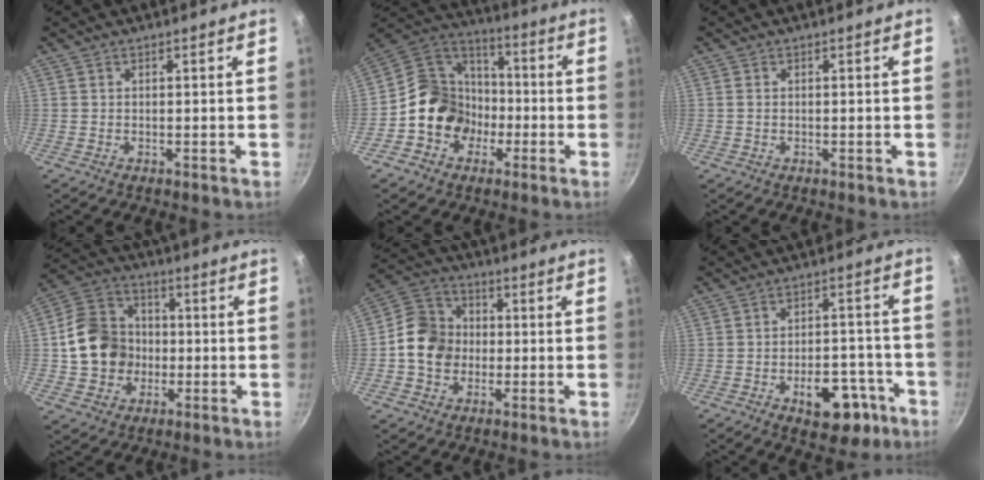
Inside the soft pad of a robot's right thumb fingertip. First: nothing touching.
{"total": 14.1, "force": [-4.0, 12.2, 6.1], "torque": [-0.056, 0.047, -0.082]}
{"total": 0.7, "force": [-0.1, 0.6, 0.4], "torque": [-0.006, 0.002, -0.002]}
{"total": 13.6, "force": [-1.1, 11.8, 6.7], "torque": [-0.095, 0.032, -0.026]}
{"total": 10.8, "force": [-1.0, 9.3, 5.4], "torque": [-0.068, 0.024, -0.039]}
{"total": 12.2, "force": [-5.5, 6.9, 8.4], "torque": [-0.071, 0.038, -0.063]}